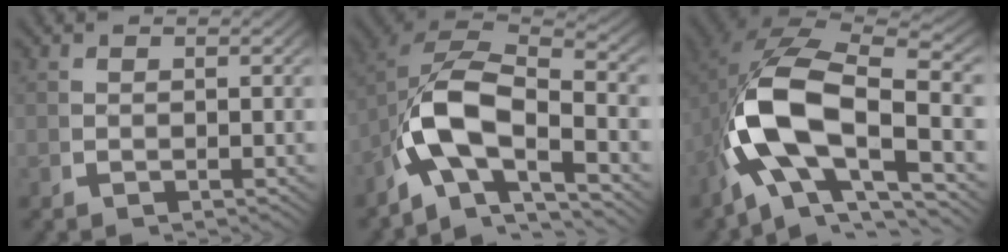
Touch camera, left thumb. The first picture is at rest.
{"total": 13.3, "force": [-1.1, 8.9, 9.8], "torque": [-0.229, -0.035, -0.015]}
{"total": 15.7, "force": [-0.8, 10.0, 12.1], "torque": [-0.258, -0.031, -0.004]}